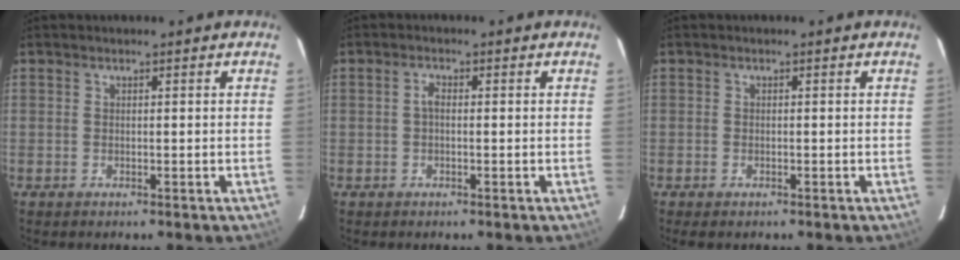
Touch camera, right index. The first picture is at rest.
{"total": 1.3, "force": [-0.2, 0.7, 1.1], "torque": [-0.022, 0.007, -0.006]}
{"total": 1.2, "force": [-0.9, 0.6, 0.5], "torque": [-0.010, -0.004, -0.018]}